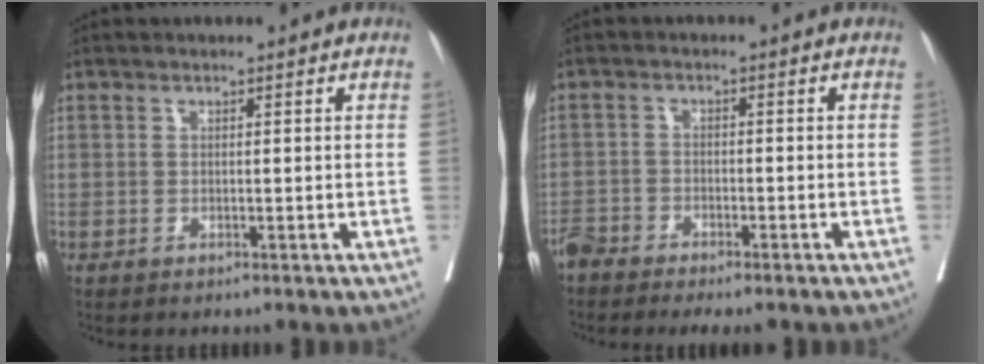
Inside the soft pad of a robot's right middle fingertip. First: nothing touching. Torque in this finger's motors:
{"motor_torque": [0.98, -0.98, 0.40, 0.07]}